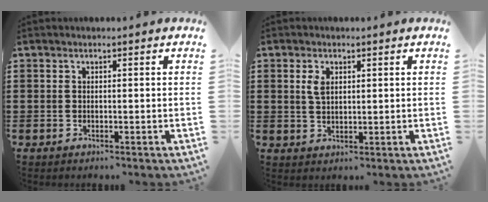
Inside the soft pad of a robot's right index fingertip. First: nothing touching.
{"total": 2.7, "force": [0.9, 1.4, 2.1], "torque": [-0.046, 0.005, 0.016]}